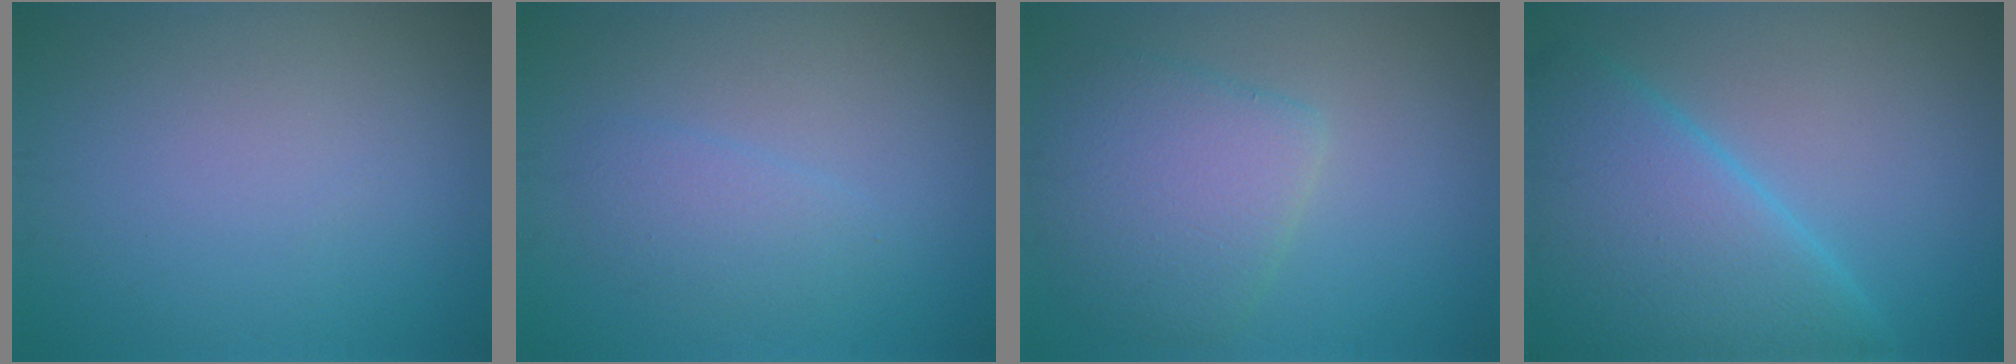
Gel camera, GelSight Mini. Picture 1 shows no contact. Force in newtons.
{"total": 2.0, "press": 2.0, "slide": 0.1}
{"total": 5.2, "press": 5.2, "slide": 0.2}
{"total": 9.9, "press": 9.8, "slide": 0.7}